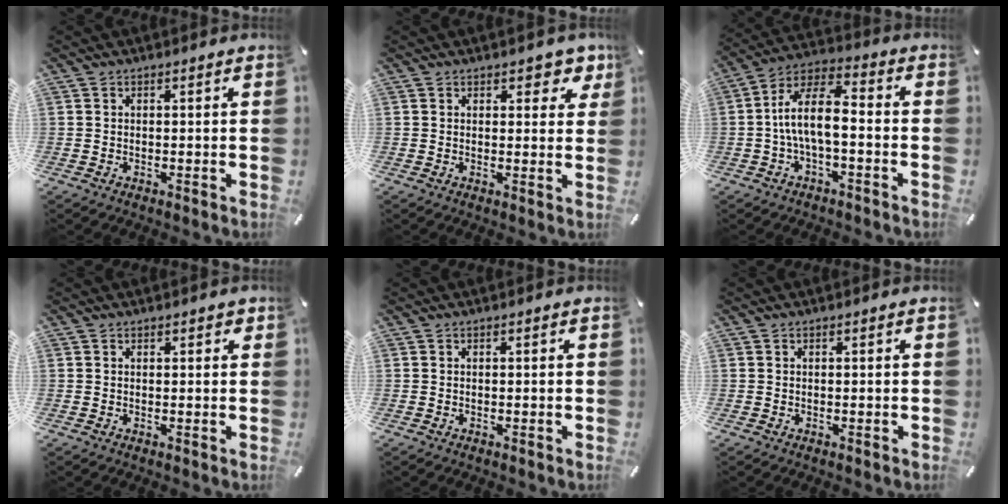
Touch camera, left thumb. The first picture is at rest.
{"total": 4.7, "force": [2.9, 2.7, 2.5], "torque": [-0.009, -0.014, 0.043]}
{"total": 11.1, "force": [-1.7, 4.9, 9.9], "torque": [-0.191, 0.009, -0.029]}
{"total": 1.1, "force": [0.5, 0.7, 0.7], "torque": [-0.014, 0.003, 0.010]}
{"total": 0.0}
{"total": 0.0}